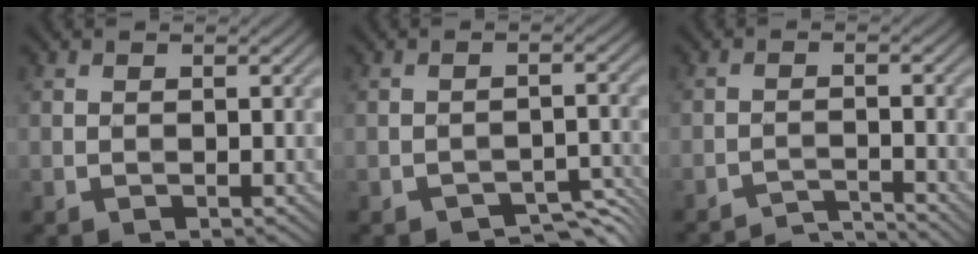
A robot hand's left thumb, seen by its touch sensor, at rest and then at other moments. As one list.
[{"total": 3.2, "force": [-3.0, 0.7, 0.8], "torque": [-0.009, 0.004, -0.043]}, {"total": 3.5, "force": [-3.5, -0.4, 0.1], "torque": [0.007, 0.006, -0.072]}]